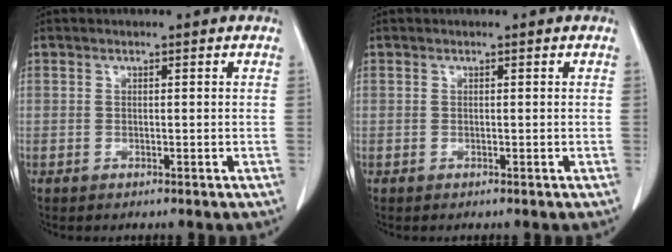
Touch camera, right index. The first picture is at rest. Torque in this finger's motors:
{"motor_torque": [0.00, 0.00, 0.00, 0.00]}